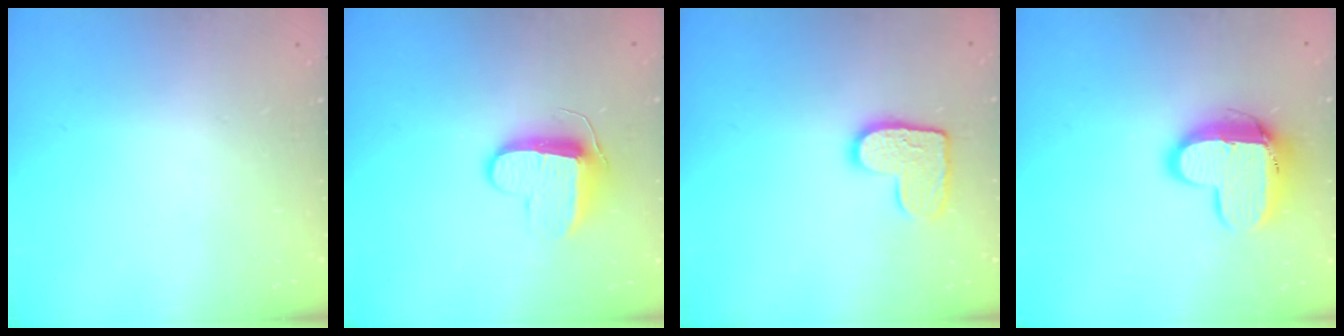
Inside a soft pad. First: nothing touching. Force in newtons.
{"total": 9.9, "press": 9.9, "slide": 0.1}
{"total": 10.7, "press": 10.7, "slide": 0.5}
{"total": 12.0, "press": 11.9, "slide": 1.1}